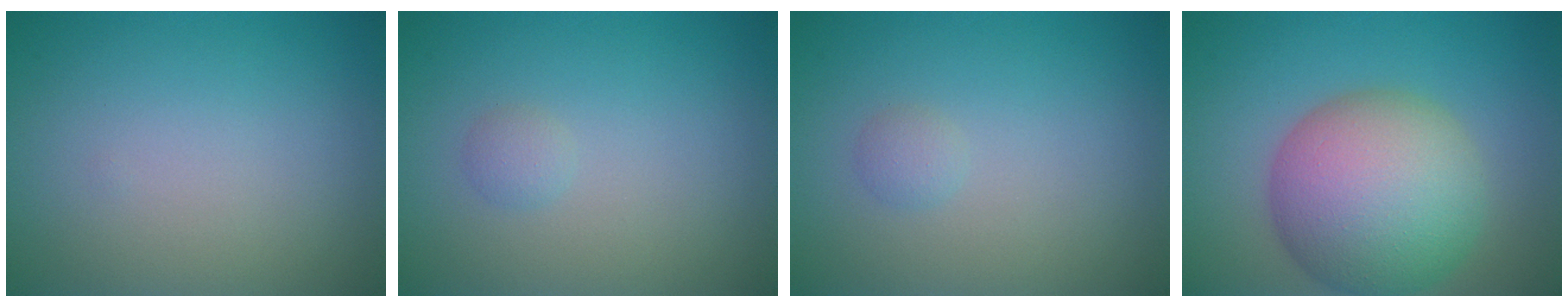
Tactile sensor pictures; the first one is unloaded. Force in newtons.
{"total": 0.9, "press": 0.9, "slide": 0.0}
{"total": 0.9, "press": 0.9, "slide": 0.0}
{"total": 10.7, "press": 10.7, "slide": 0.3}